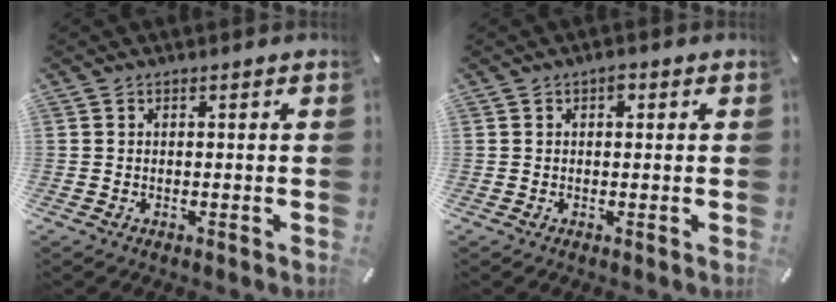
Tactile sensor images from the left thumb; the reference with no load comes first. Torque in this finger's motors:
{"motor_torque": [0.28, 0.78, 0.27, -0.39, 0.12]}